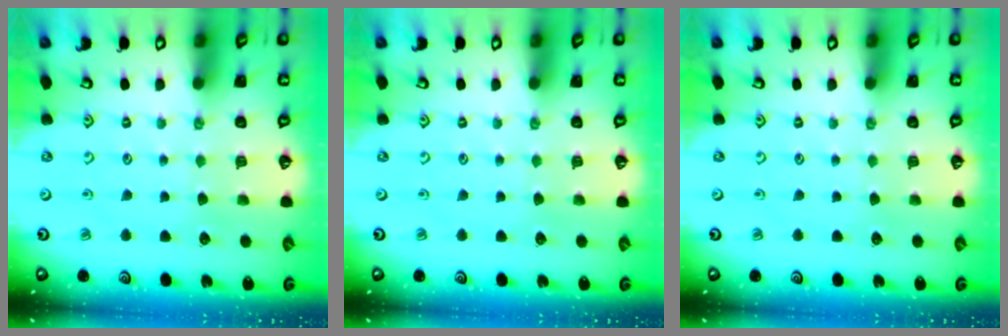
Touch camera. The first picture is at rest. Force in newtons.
{"total": 0.0}
{"total": 0.0}